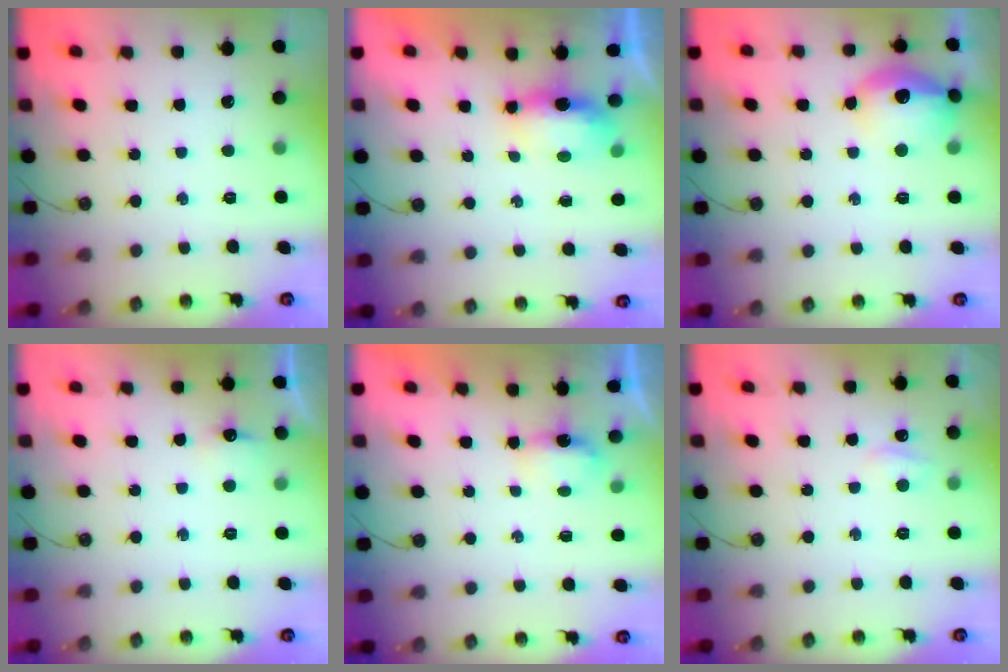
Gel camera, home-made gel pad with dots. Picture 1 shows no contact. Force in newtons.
{"total": 14.3, "press": 8.2, "slide": 11.7}
{"total": 14.6, "press": 14.6, "slide": 1.1}
{"total": 5.2, "press": 5.1, "slide": 1.1}
{"total": 6.0, "press": 3.6, "slide": 4.9}
{"total": 4.7, "press": 4.6, "slide": 0.9}